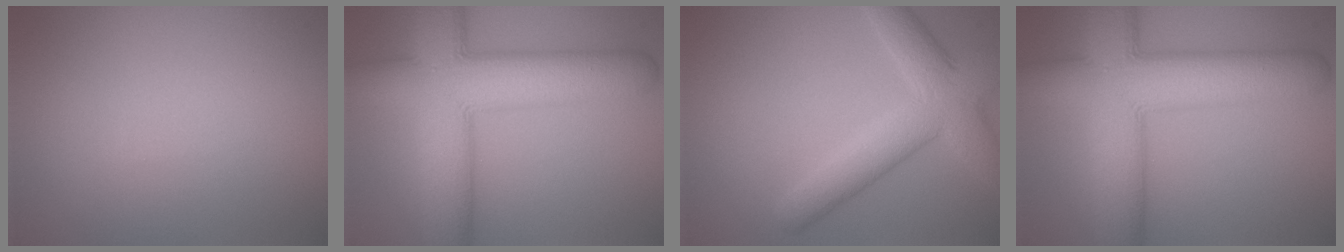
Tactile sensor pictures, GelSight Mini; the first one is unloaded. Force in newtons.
{"total": 11.5, "press": 11.5, "slide": 0.4}
{"total": 5.7, "press": 5.7, "slide": 0.1}
{"total": 11.5, "press": 11.5, "slide": 0.4}